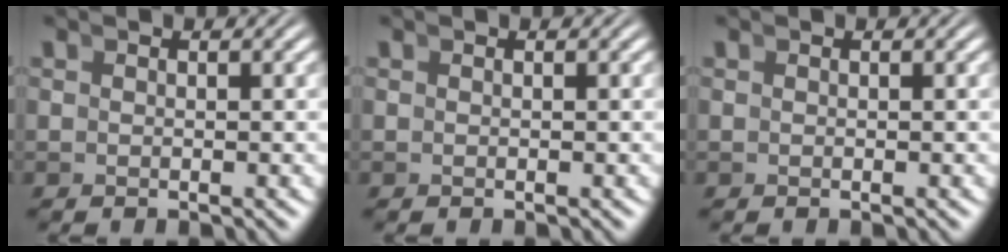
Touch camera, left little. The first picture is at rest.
{"total": 0.0}
{"total": 0.0}